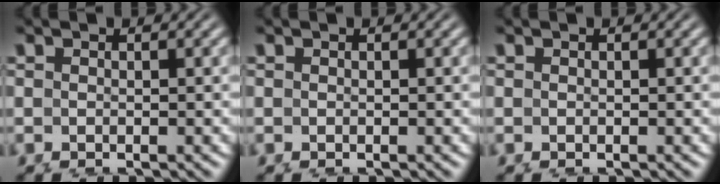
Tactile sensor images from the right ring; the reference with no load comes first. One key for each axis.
{"total": 0.0}
{"total": 0.0}